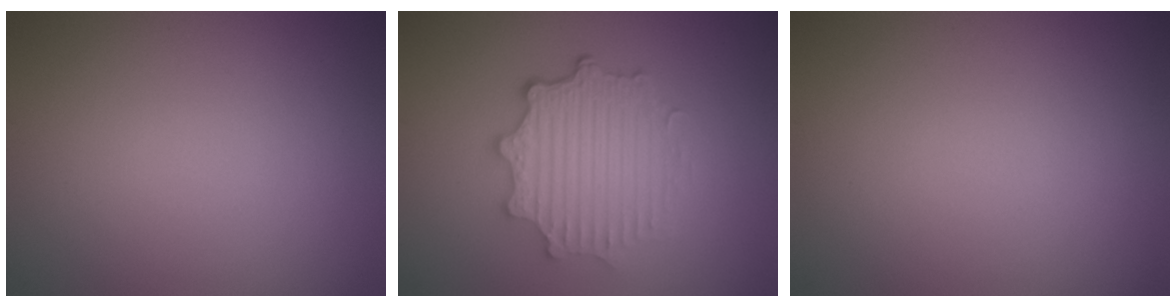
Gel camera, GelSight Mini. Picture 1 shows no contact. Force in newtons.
{"total": 4.9, "press": 3.8, "slide": 3.1}
{"total": 0.0}